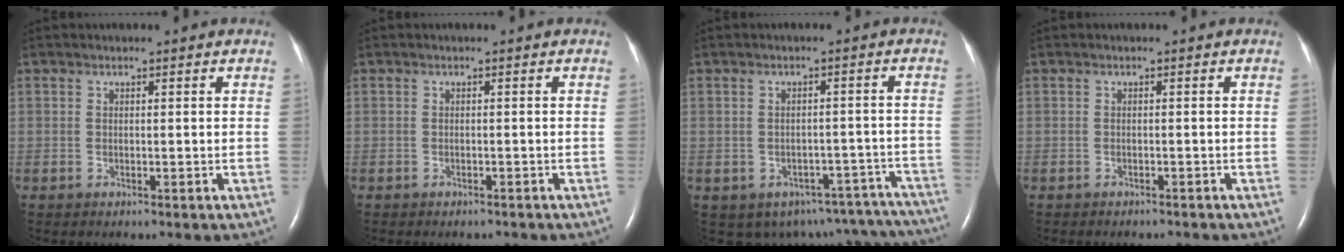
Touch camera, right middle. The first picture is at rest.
{"total": 2.2, "force": [-2.0, 0.8, 0.6], "torque": [-0.014, -0.003, -0.020]}
{"total": 16.3, "force": [-13.9, 7.4, 4.1], "torque": [-0.032, 0.037, -0.145]}
{"total": 3.4, "force": [-3.1, 1.0, 1.1], "torque": [-0.017, -0.004, -0.033]}